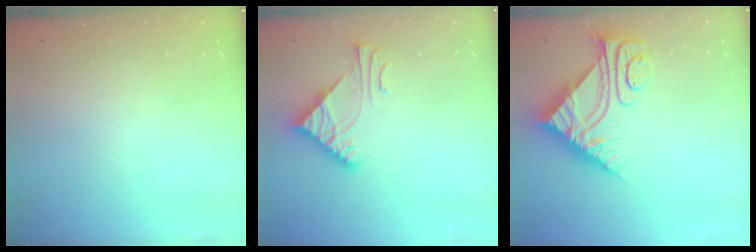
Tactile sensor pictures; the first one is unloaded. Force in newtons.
{"total": 5.8, "press": 5.7, "slide": 0.6}
{"total": 9.3, "press": 9.2, "slide": 0.9}